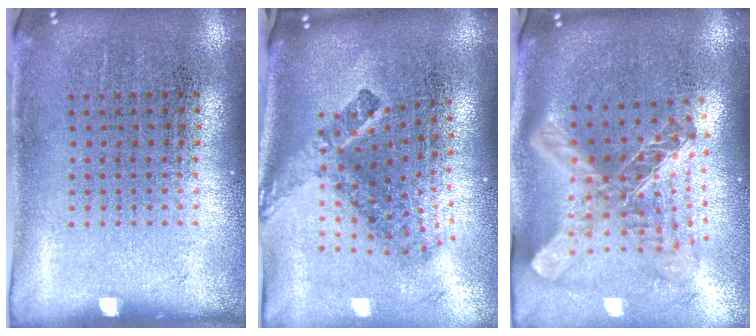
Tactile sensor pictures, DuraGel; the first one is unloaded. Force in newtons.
{"total": 2.6, "press": 1.6, "slide": 2.0}
{"total": 2.8, "press": 2.0, "slide": 1.9}